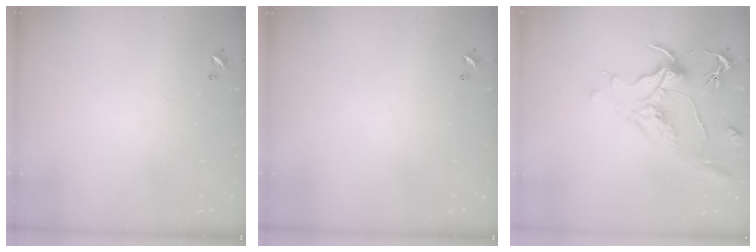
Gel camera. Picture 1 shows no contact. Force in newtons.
{"total": 0.0}
{"total": 1.3, "press": 1.1, "slide": 0.7}